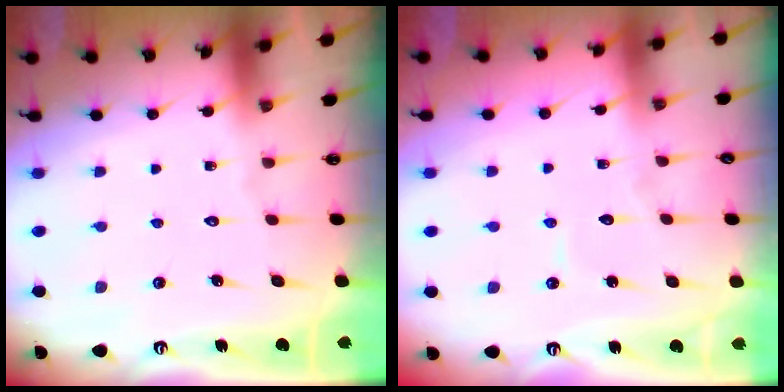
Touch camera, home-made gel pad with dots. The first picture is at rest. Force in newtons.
{"total": 4.2, "press": 4.2, "slide": 0.4}